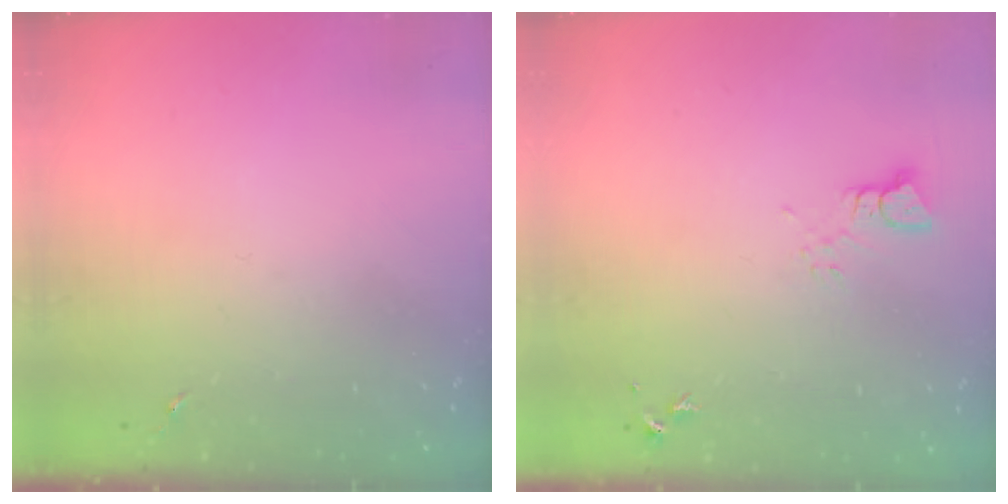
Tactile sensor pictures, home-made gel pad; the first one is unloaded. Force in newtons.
{"total": 3.0, "press": 3.0, "slide": 0.2}